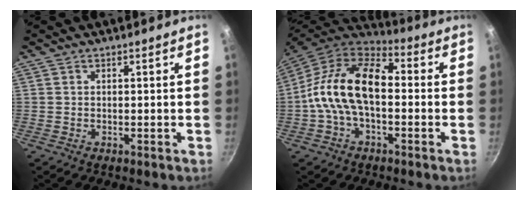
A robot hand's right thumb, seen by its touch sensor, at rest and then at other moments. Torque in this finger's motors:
{"motor_torque": [2.23, 2.22, 0.93, -0.88, 0.22]}